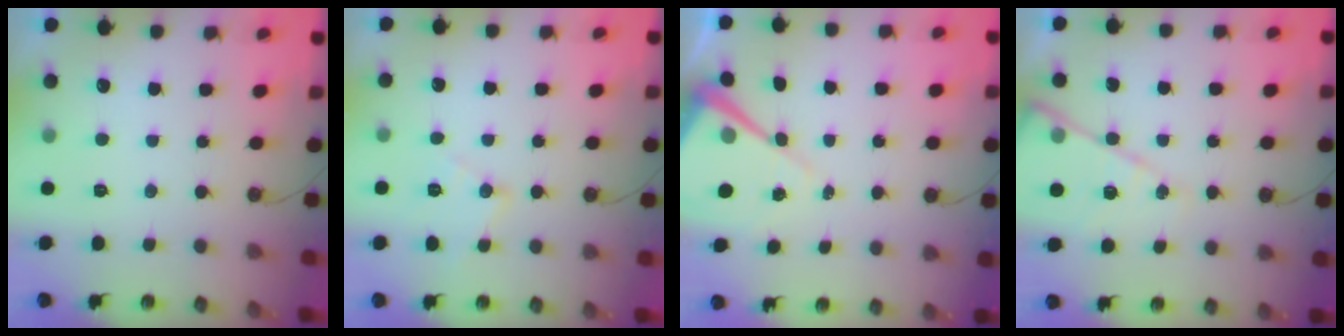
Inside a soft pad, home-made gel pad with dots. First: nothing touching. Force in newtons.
{"total": 9.6, "press": 9.6, "slide": 0.6}
{"total": 9.5, "press": 9.5, "slide": 0.7}
{"total": 12.1, "press": 12.1, "slide": 1.0}